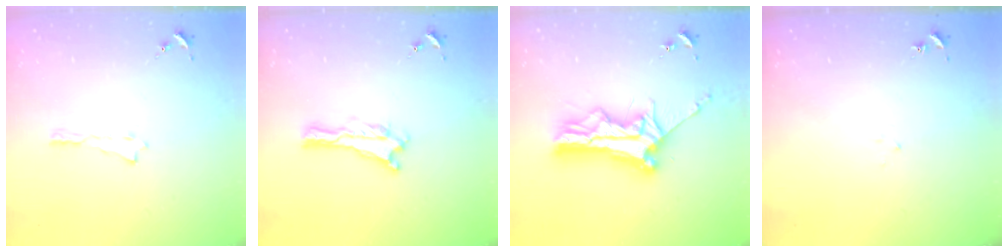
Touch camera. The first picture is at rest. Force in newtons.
{"total": 0.0}
{"total": 10.4, "press": 10.4, "slide": 1.0}
{"total": 1.8, "press": 1.8, "slide": 0.1}